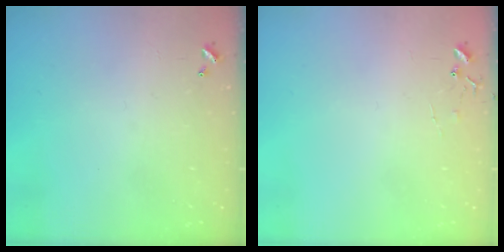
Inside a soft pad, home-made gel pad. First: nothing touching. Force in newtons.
{"total": 6.9, "press": 6.9, "slide": 0.4}